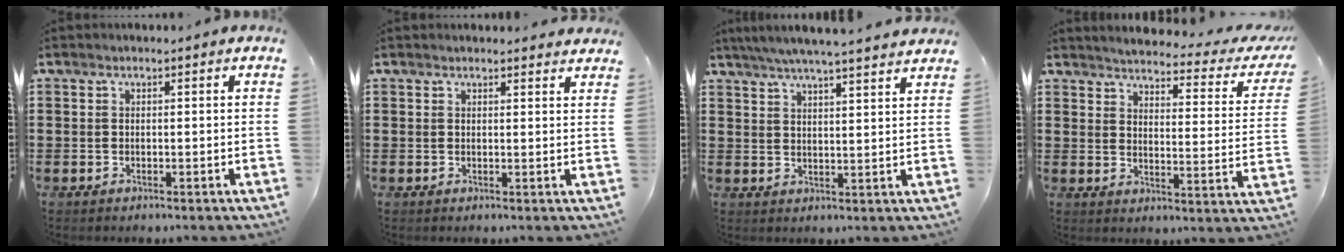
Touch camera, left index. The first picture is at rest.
{"total": 1.4, "force": [1.4, 0.1, 0.1], "torque": [-0.005, 0.001, 0.027]}
{"total": 4.9, "force": [4.5, -0.5, 2.0], "torque": [-0.053, -0.020, 0.078]}
{"total": 3.2, "force": [2.9, -0.2, 1.2], "torque": [-0.036, -0.028, 0.040]}